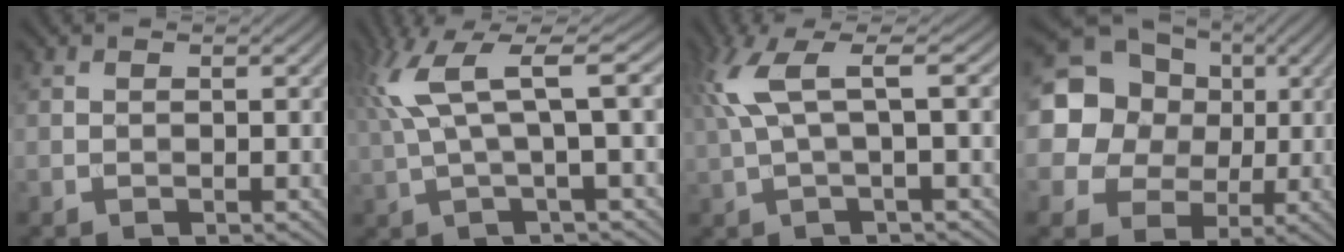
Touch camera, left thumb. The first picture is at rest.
{"total": 9.1, "force": [2.7, 1.6, 8.5], "torque": [-0.166, 0.026, 0.055]}
{"total": 7.2, "force": [2.1, 1.4, 6.8], "torque": [-0.145, 0.022, 0.039]}
{"total": 21.5, "force": [5.5, 19.2, 7.8], "torque": [-0.216, 0.032, 0.074]}